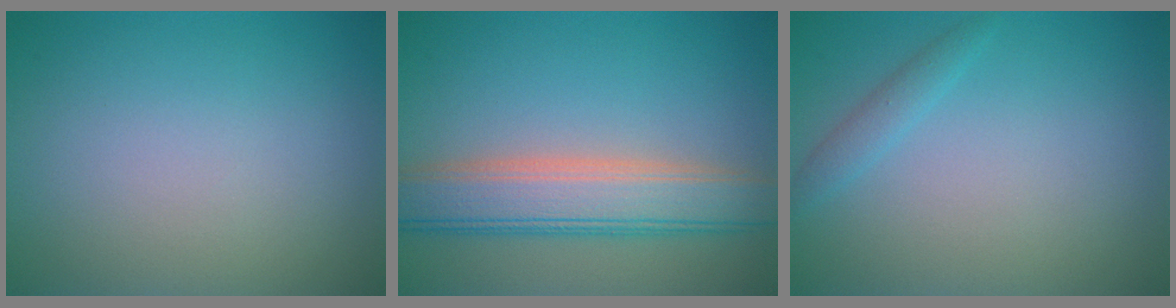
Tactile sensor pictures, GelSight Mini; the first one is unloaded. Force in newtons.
{"total": 6.4, "press": 6.4, "slide": 0.3}
{"total": 1.3, "press": 1.3, "slide": 0.1}